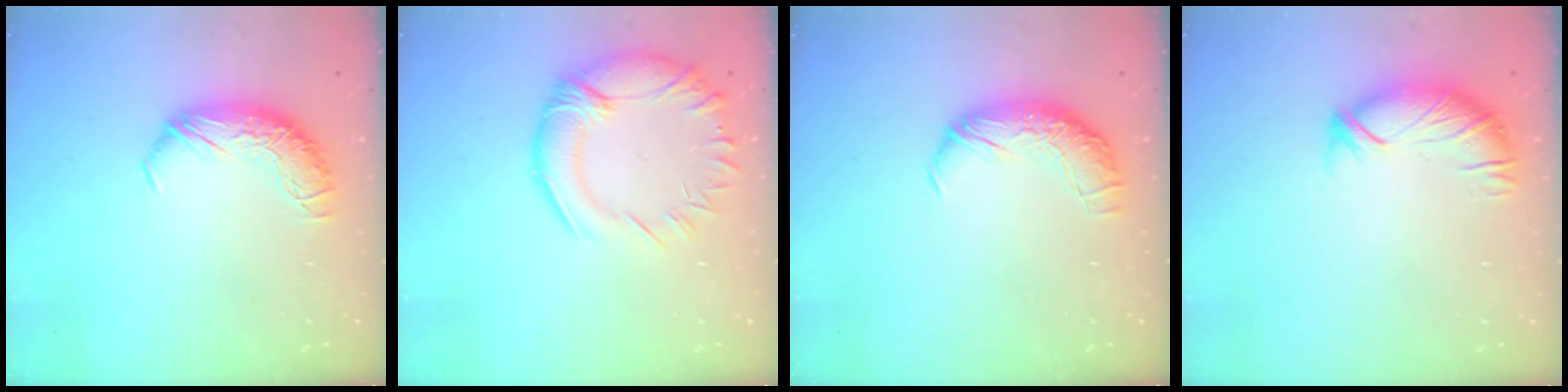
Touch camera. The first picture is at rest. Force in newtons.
{"total": 6.0, "press": 5.0, "slide": 3.4}
{"total": 2.5, "press": 1.2, "slide": 2.2}
{"total": 3.4, "press": 3.1, "slide": 1.3}